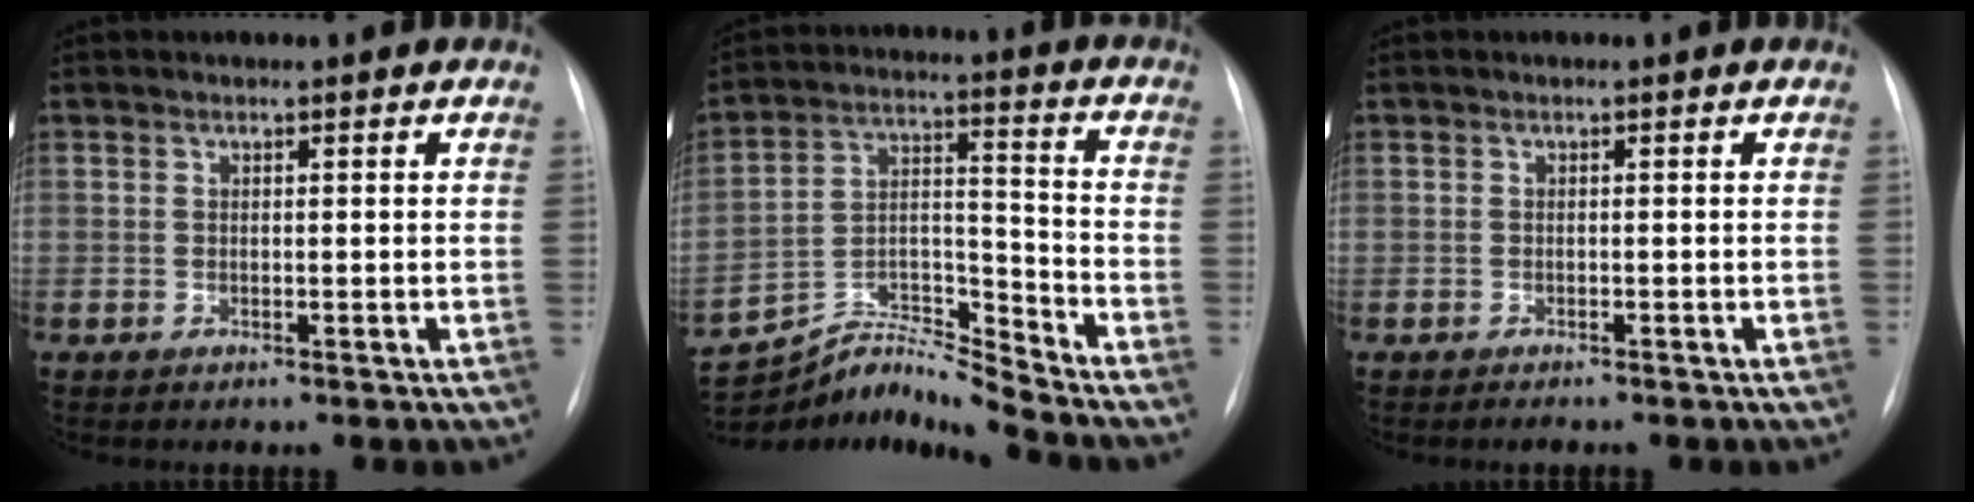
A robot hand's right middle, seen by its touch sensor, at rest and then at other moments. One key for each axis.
{"total": 10.7, "fx": -10.5, "fy": -2.3, "fz": 0.1, "tx": -0.002, "ty": 0.041, "tz": -0.190}
{"total": 0.8, "fx": -0.8, "fy": 0.2, "fz": 0.3, "tx": -0.009, "ty": -0.003, "tz": -0.009}